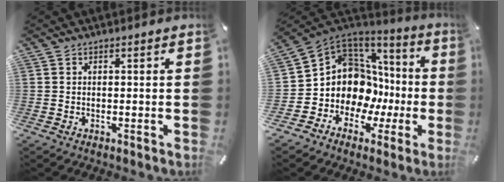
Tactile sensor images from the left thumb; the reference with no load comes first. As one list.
[{"total": 12.7, "force": [0.6, 11.8, 4.7], "torque": [-0.094, -0.049, 0.028]}]